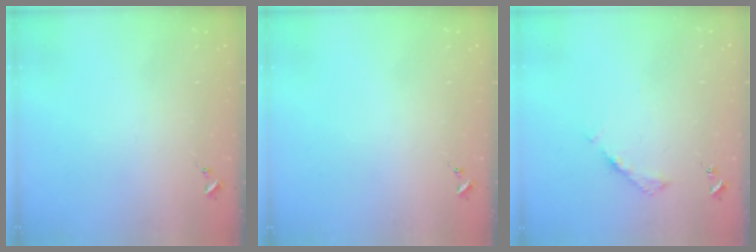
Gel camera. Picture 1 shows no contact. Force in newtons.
{"total": 0.0}
{"total": 5.3, "press": 5.3, "slide": 0.5}